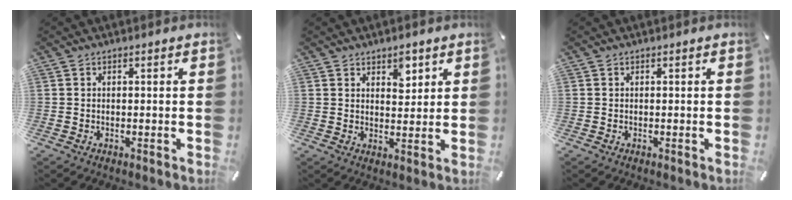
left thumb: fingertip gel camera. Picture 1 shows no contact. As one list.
[{"total": 4.2, "force": [2.8, 2.5, 1.7], "torque": [0.000, -0.017, 0.044]}, {"total": 0.0}]